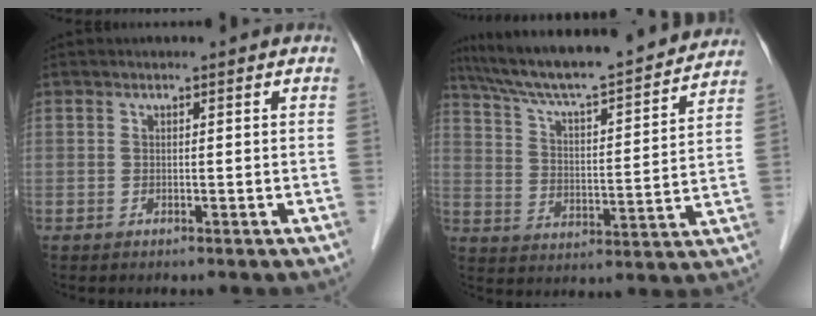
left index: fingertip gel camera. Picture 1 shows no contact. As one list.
[{"total": 22.0, "force": [19.8, 1.5, 9.5], "torque": [-0.157, 0.002, 0.294]}]